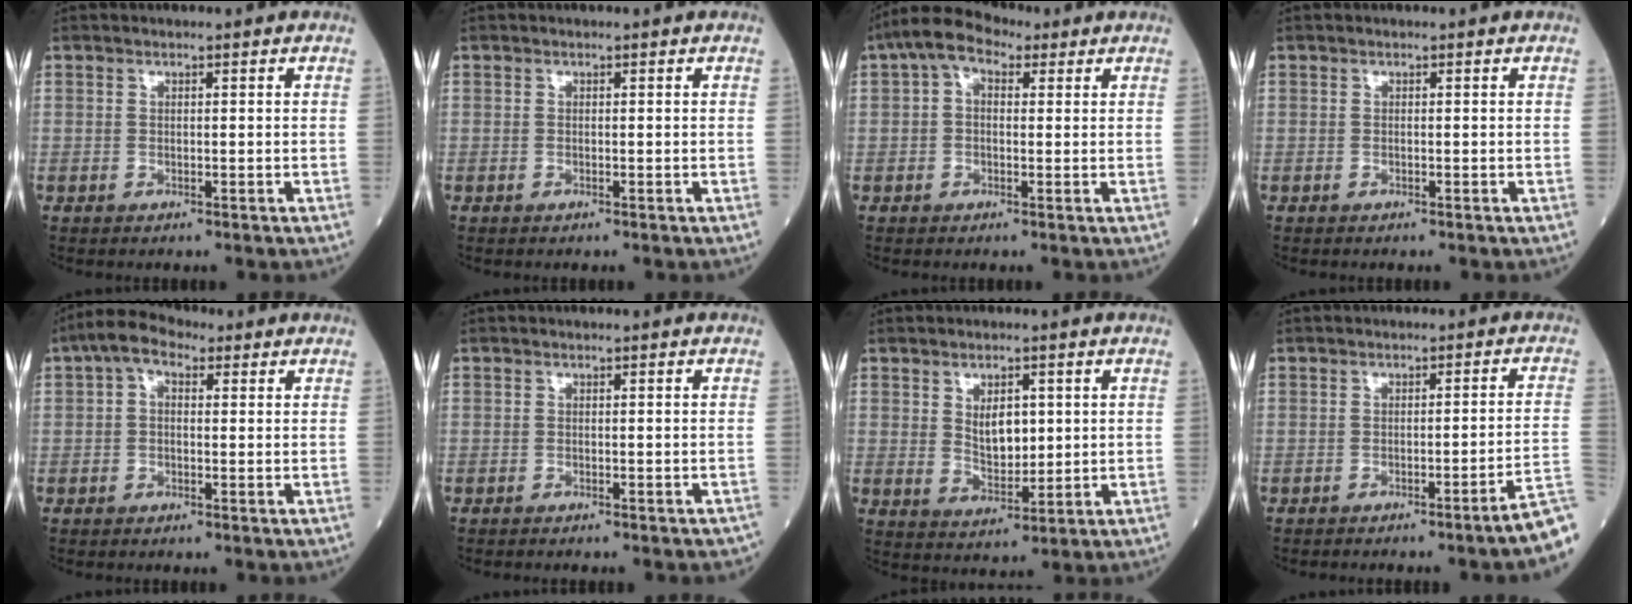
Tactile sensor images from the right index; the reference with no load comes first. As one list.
[{"total": 0.0}, {"total": 6.0, "force": [2.5, 3.5, 4.3], "torque": [-0.086, 0.041, 0.038]}, {"total": 0.0}, {"total": 4.9, "force": [1.8, 2.8, 3.6], "torque": [-0.071, 0.032, 0.026]}, {"total": 5.0, "force": [-4.4, 1.3, 2.0], "torque": [-0.022, -0.009, -0.047]}, {"total": 5.5, "force": [1.4, 2.9, 4.5], "torque": [-0.078, -0.004, 0.032]}, {"total": 7.2, "force": [-5.5, -1.4, 4.4], "torque": [-0.024, 0.011, -0.072]}]